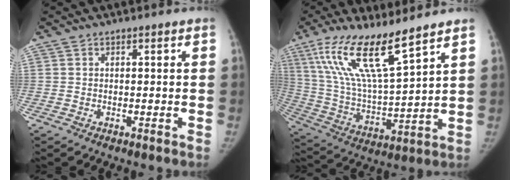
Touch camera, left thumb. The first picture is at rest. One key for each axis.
{"total": 17.6, "fx": 11.2, "fy": 3.3, "fz": 13.1, "tx": -0.244, "ty": -0.056, "tz": 0.224}